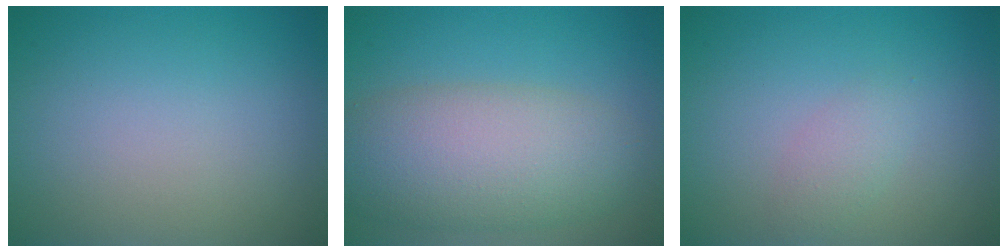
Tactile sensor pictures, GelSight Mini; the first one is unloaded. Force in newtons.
{"total": 7.9, "press": 7.8, "slide": 0.3}
{"total": 1.5, "press": 1.5, "slide": 0.1}